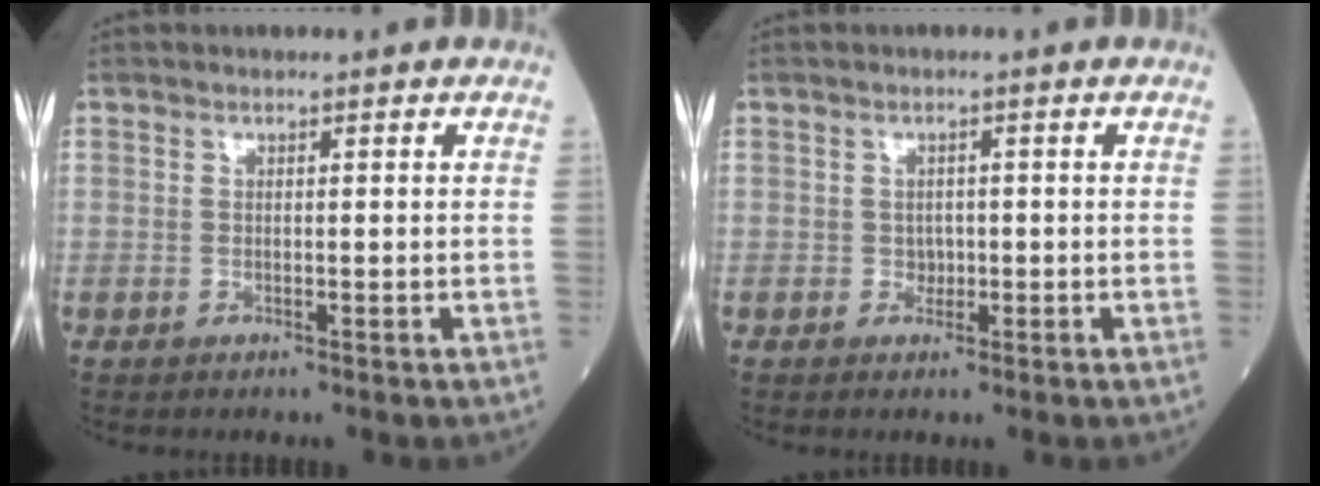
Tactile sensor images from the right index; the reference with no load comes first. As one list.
[{"total": 1.2, "force": [-0.4, 1.0, 0.5], "torque": [-0.005, 0.005, -0.005]}]